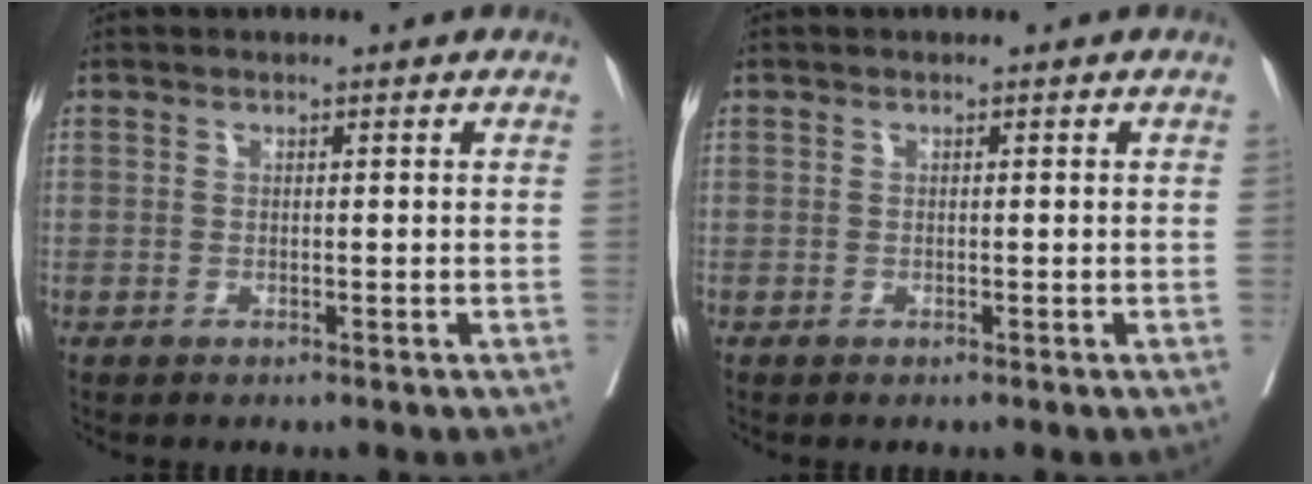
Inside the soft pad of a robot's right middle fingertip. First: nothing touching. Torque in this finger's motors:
{"motor_torque": [0.36, -0.35, 0.01, -0.21]}